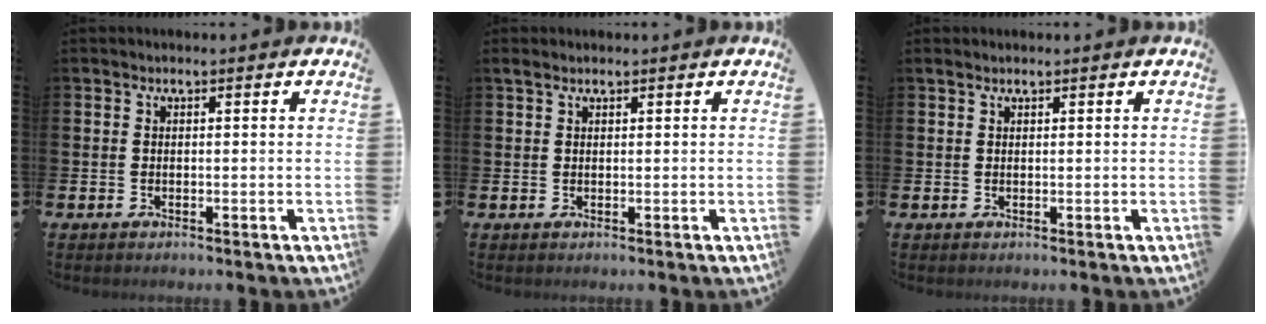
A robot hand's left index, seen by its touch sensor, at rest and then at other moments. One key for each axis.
{"total": 1.3, "fx": 1.0, "fy": 0.4, "fz": 0.6, "tx": -0.011, "ty": 0.003, "tz": 0.017}
{"total": 0.9, "fx": 0.8, "fy": 0.2, "fz": 0.3, "tx": -0.004, "ty": 0.002, "tz": 0.013}